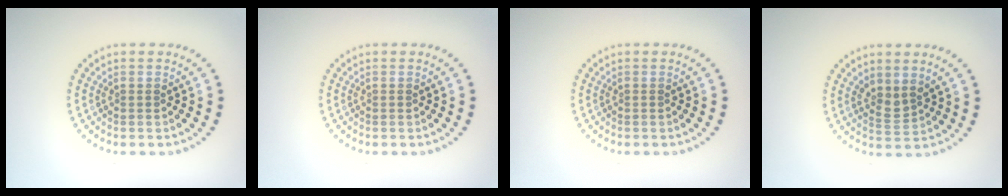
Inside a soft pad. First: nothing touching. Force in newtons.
{"total": 0.0}
{"total": 0.0}
{"total": 1.9, "press": 1.4, "slide": 1.3}